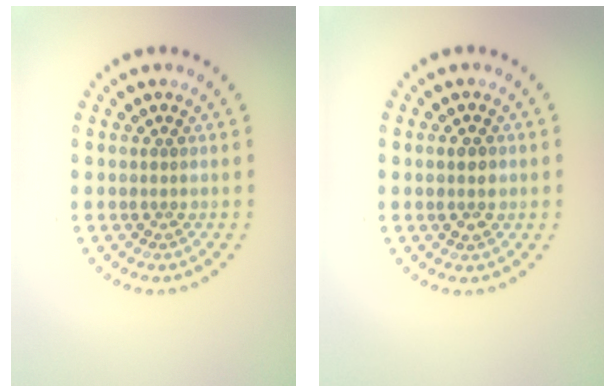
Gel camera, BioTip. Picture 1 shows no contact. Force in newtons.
{"total": 2.3, "press": 2.3, "slide": 0.1}